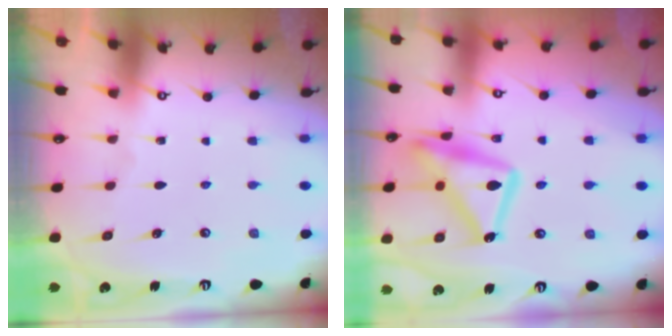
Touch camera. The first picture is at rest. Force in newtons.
{"total": 18.2, "press": 18.2, "slide": 1.2}